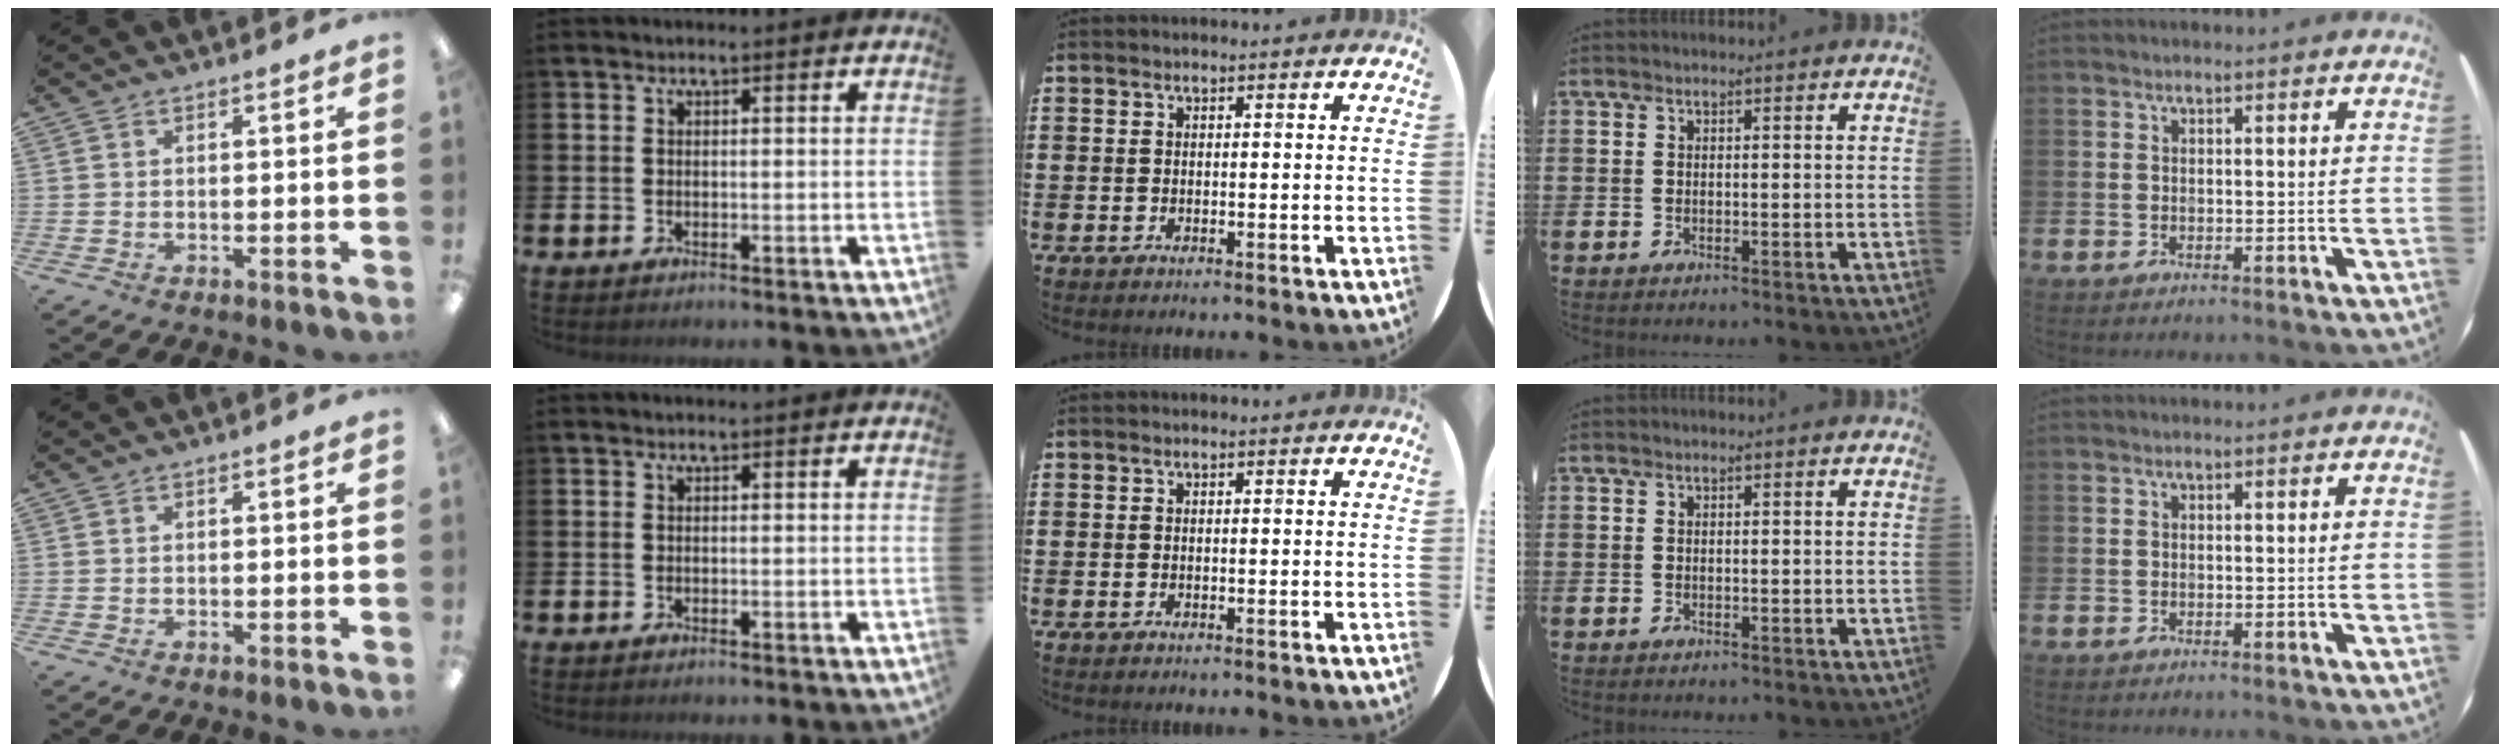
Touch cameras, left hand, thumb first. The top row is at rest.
{}